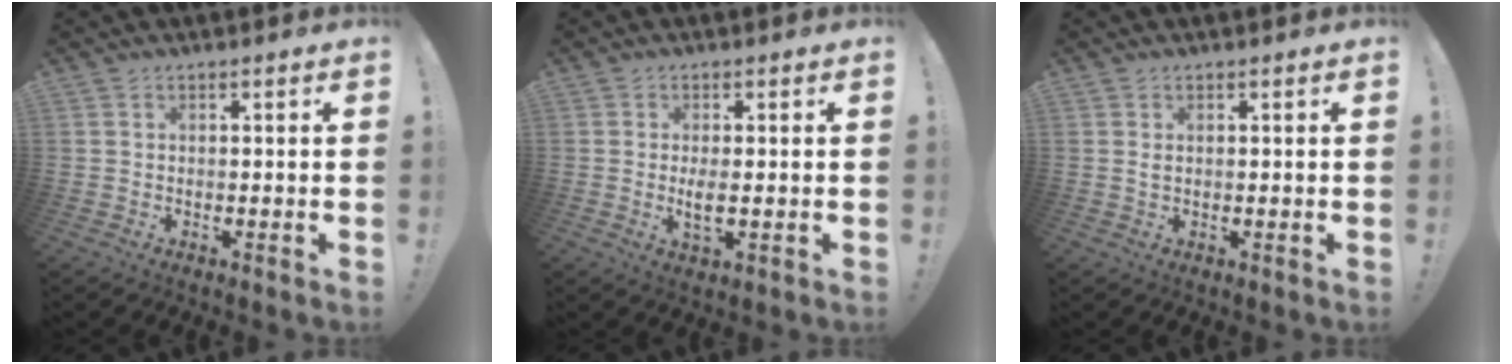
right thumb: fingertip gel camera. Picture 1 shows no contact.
{"total": 4.1, "force": [-0.2, 1.2, 3.9], "torque": [-0.061, -0.010, -0.006]}
{"total": 0.7, "force": [0.3, 0.4, 0.5], "torque": [-0.009, 0.001, 0.006]}